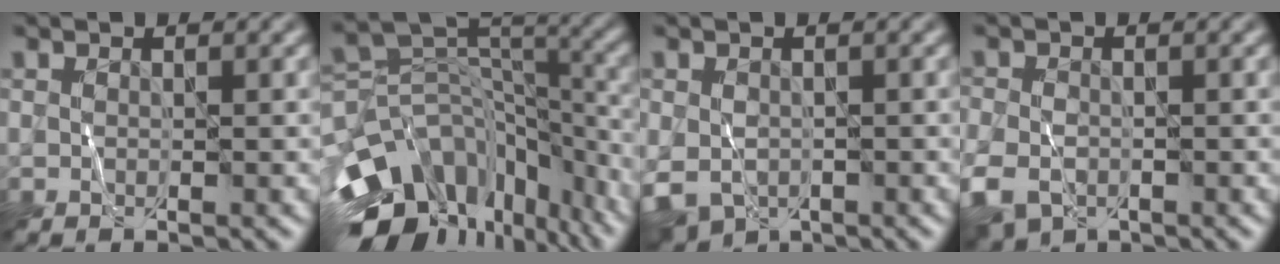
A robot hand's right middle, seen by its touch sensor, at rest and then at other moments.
{"total": 13.5, "force": [-7.4, 8.0, 7.9], "torque": [-0.176, 0.001, -0.104]}
{"total": 4.1, "force": [-1.6, 2.9, 2.5], "torque": [-0.053, -0.014, -0.029]}
{"total": 4.6, "force": [-2.2, 3.2, 2.5], "torque": [-0.061, -0.014, -0.046]}